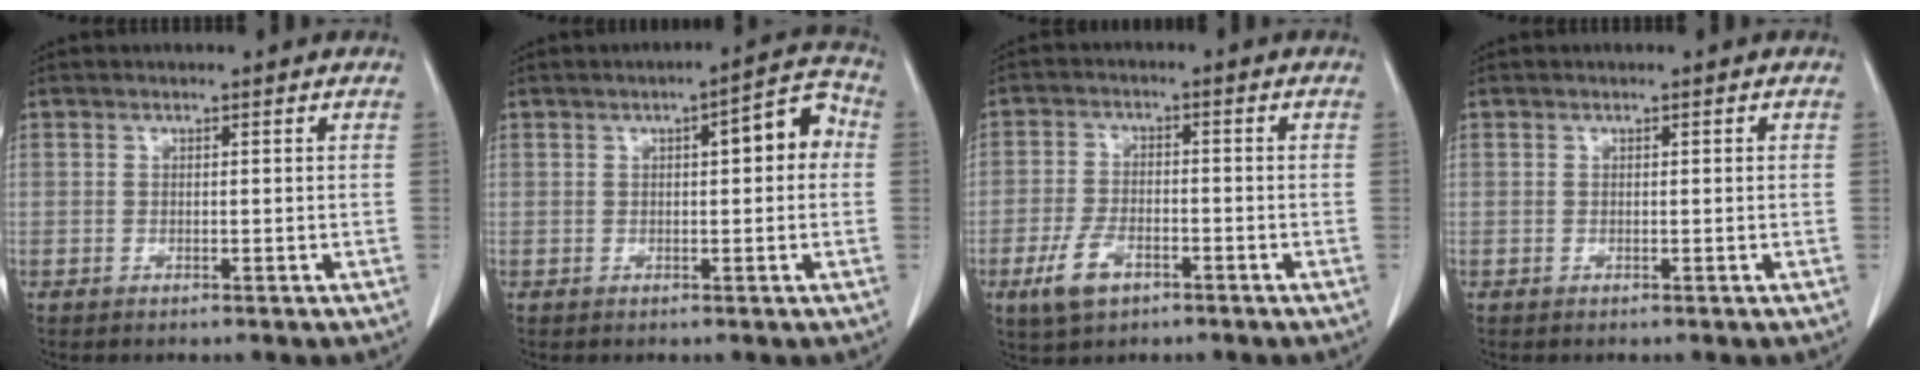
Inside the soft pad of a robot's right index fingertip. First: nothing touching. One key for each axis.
{"total": 6.3, "fx": 1.0, "fy": 1.8, "fz": 6.0, "tx": -0.072, "ty": 0.028, "tz": 0.007}
{"total": 6.0, "fx": -3.2, "fy": 3.0, "fz": 4.2, "tx": -0.090, "ty": -0.005, "tz": -0.054}
{"total": 0.0}